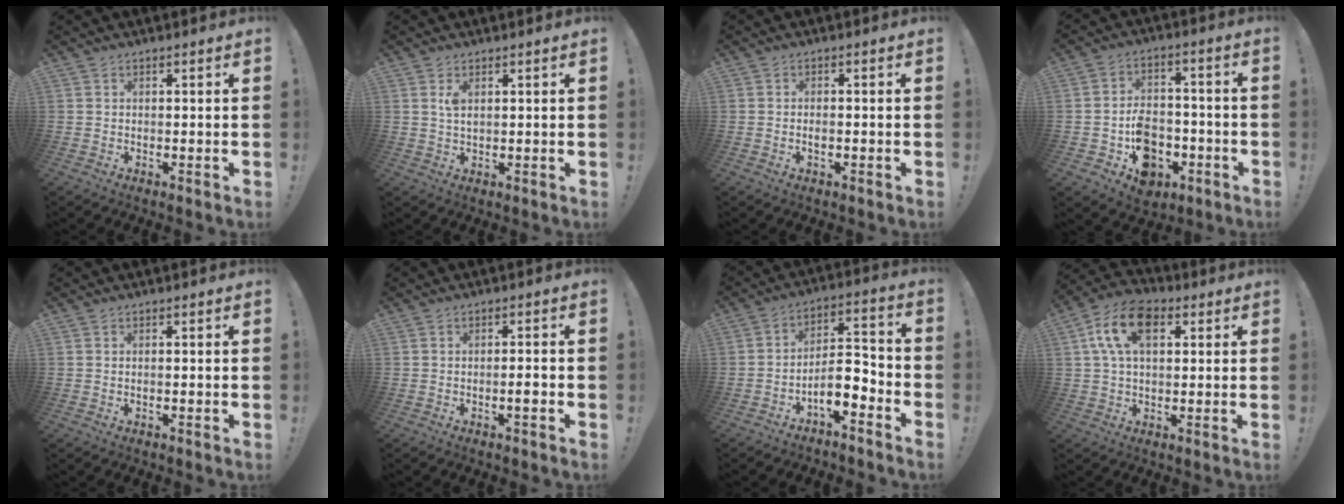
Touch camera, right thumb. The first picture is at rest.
{"total": 2.4, "force": [1.0, 0.9, 1.9], "torque": [-0.031, -0.002, 0.014]}
{"total": 1.4, "force": [-0.6, 0.7, 1.0], "torque": [-0.016, 0.004, -0.010]}
{"total": 11.7, "force": [-4.9, 8.8, 5.9], "torque": [-0.079, 0.041, -0.073]}
{"total": 0.6, "force": [-0.5, -0.2, 0.3], "torque": [-0.011, 0.002, -0.008]}
{"total": 3.1, "force": [-1.3, 0.0, 2.8], "torque": [-0.042, -0.003, -0.025]}
{"total": 9.0, "force": [-5.7, 3.2, 6.2], "torque": [-0.097, 0.023, -0.100]}
{"total": 13.2, "force": [4.2, 7.9, 9.6], "torque": [-0.182, 0.008, 0.080]}